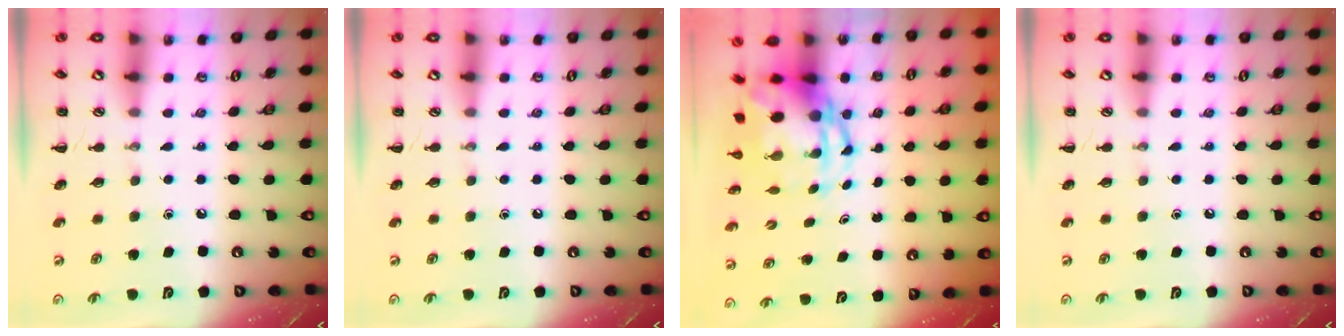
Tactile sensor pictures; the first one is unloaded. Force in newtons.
{"total": 0.0}
{"total": 6.7, "press": 6.4, "slide": 1.9}
{"total": 0.0}